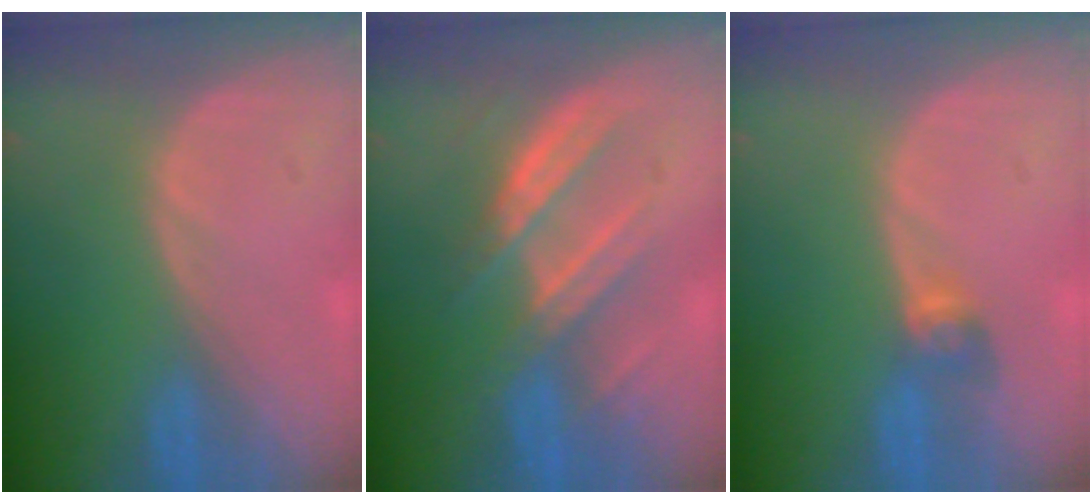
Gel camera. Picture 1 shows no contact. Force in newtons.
{"total": 7.4, "press": 7.1, "slide": 2.1}
{"total": 2.7, "press": 2.5, "slide": 0.9}